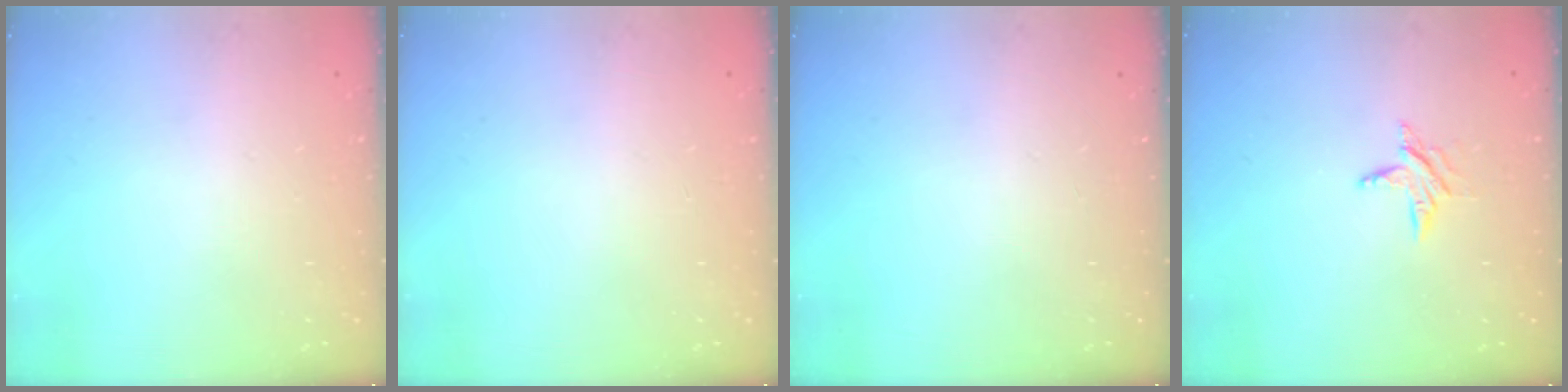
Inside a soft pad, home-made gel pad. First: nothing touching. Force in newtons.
{"total": 0.0}
{"total": 0.0}
{"total": 5.9, "press": 5.8, "slide": 0.6}